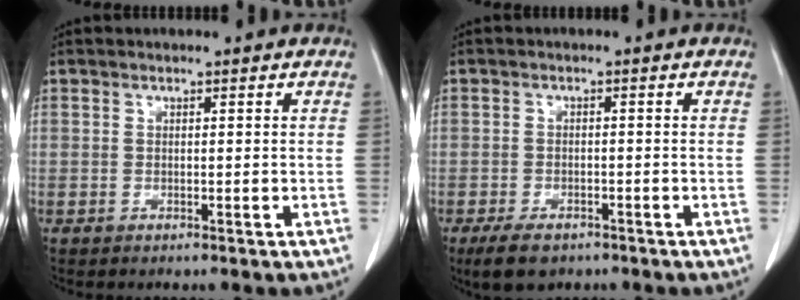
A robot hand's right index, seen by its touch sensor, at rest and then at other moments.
{"total": 5.7, "force": [-3.9, 2.9, 3.0], "torque": [-0.056, -0.005, -0.059]}